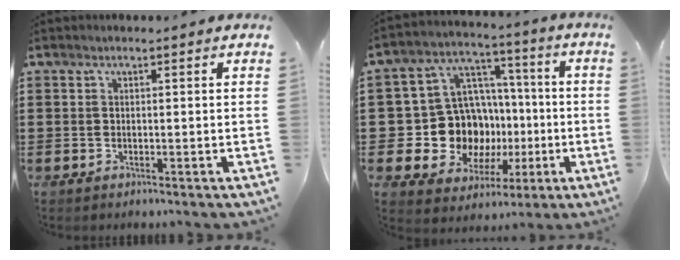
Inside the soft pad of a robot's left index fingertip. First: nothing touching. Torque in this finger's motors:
{"motor_torque": [1.99, 0.15, 0.58, 0.05]}